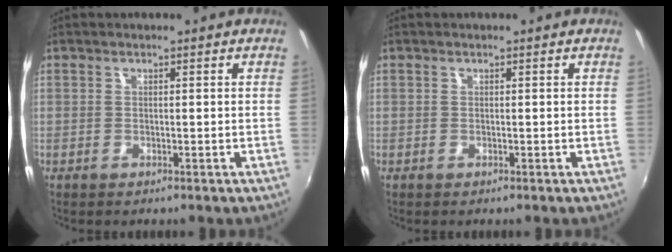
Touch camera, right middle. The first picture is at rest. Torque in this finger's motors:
{"motor_torque": [0.00, -0.01, 0.00, 0.00]}